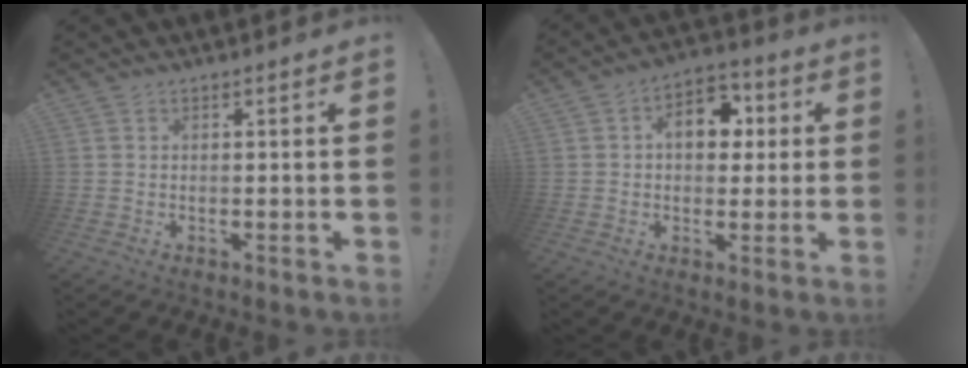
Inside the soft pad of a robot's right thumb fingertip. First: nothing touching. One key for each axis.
{"total": 10.6, "fx": 2.4, "fy": 7.4, "fz": 7.3, "tx": -0.094, "ty": 0.005, "tz": 0.042}